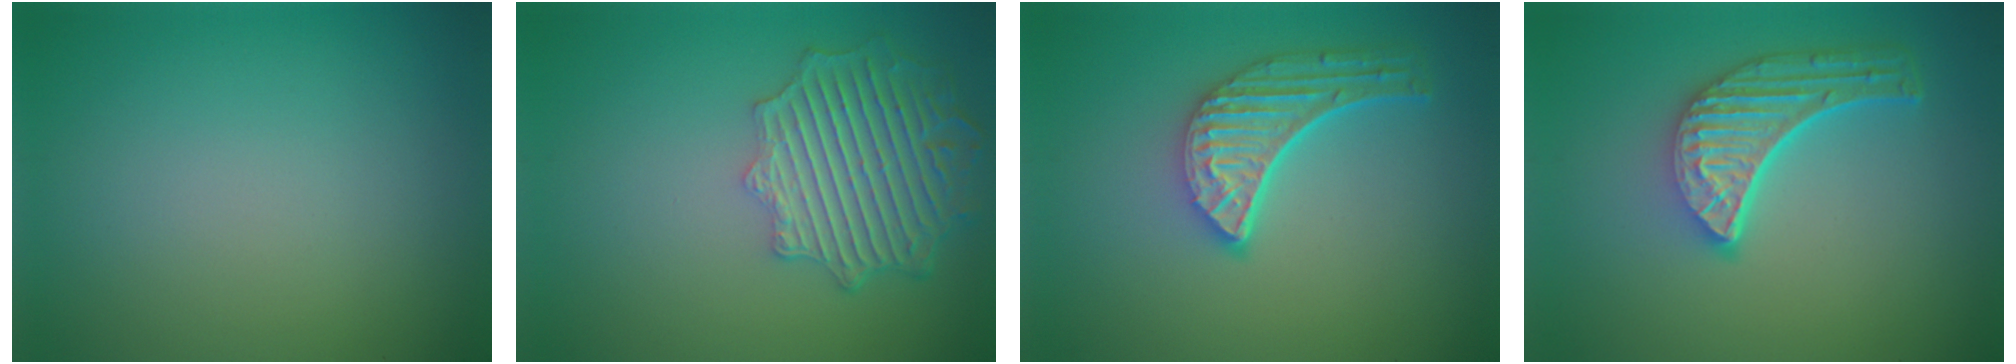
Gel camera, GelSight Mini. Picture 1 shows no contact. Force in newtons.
{"total": 6.3, "press": 5.1, "slide": 3.7}
{"total": 5.1, "press": 3.9, "slide": 3.3}
{"total": 5.4, "press": 4.1, "slide": 3.5}